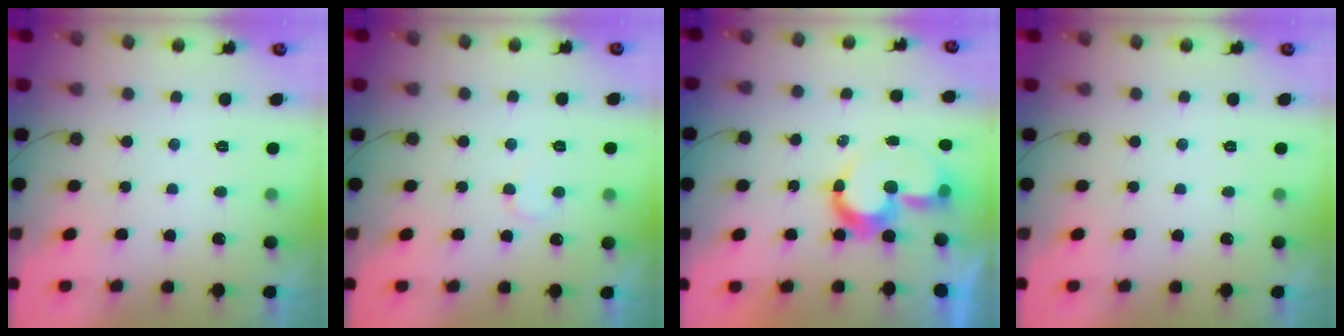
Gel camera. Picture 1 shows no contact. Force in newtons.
{"total": 3.3, "press": 3.2, "slide": 0.3}
{"total": 9.7, "press": 9.6, "slide": 1.5}
{"total": 0.0}